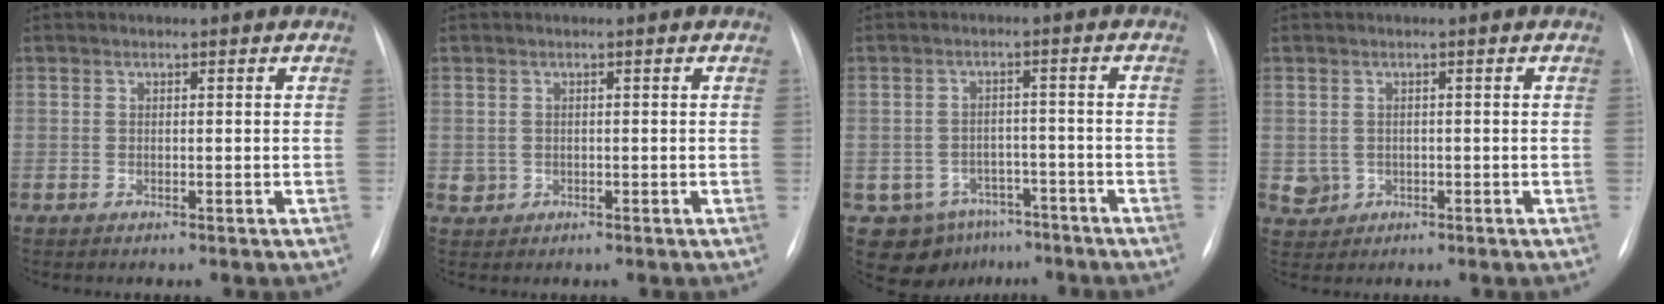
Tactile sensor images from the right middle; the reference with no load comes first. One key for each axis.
{"total": 1.4, "fx": -0.2, "fy": 1.4, "fz": 0.2, "tx": -0.003, "ty": 0.003, "tz": 0.001}
{"total": 9.1, "fx": -5.8, "fy": 6.7, "fz": 1.7, "tx": -0.023, "ty": 0.026, "tz": -0.078}
{"total": 2.7, "fx": -0.5, "fy": 2.6, "fz": 0.5, "tx": -0.006, "ty": 0.003, "tz": 0.000}